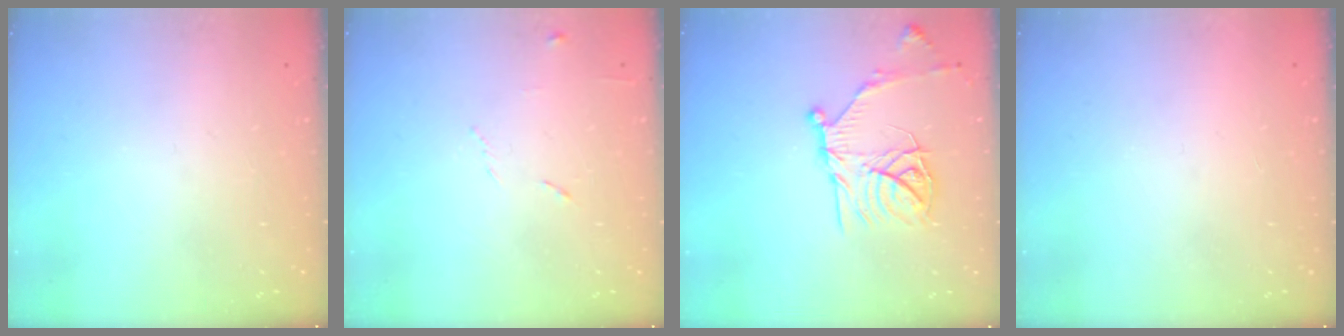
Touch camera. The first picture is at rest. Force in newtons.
{"total": 6.4, "press": 6.3, "slide": 0.7}
{"total": 17.1, "press": 17.1, "slide": 1.1}
{"total": 1.5, "press": 1.5, "slide": 0.1}